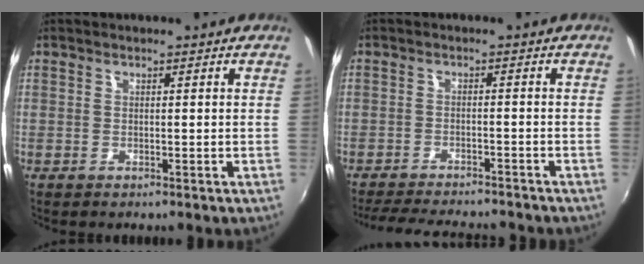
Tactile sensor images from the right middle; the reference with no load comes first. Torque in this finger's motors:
{"motor_torque": [0.17, -0.27, 0.09, 0.05]}